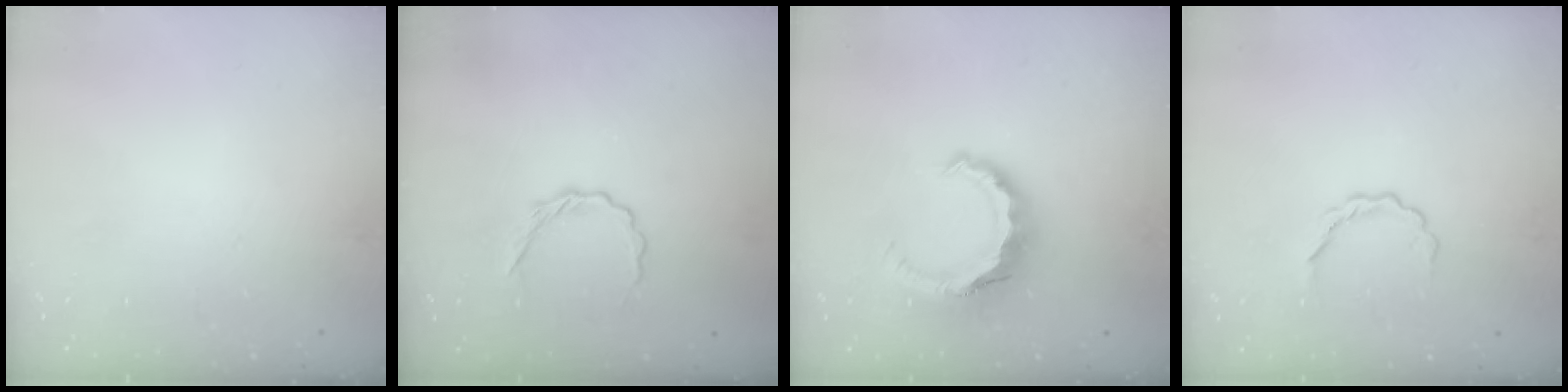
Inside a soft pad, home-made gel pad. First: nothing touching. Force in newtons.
{"total": 4.3, "press": 4.1, "slide": 1.1}
{"total": 9.1, "press": 9.0, "slide": 1.5}
{"total": 4.1, "press": 4.0, "slide": 0.3}